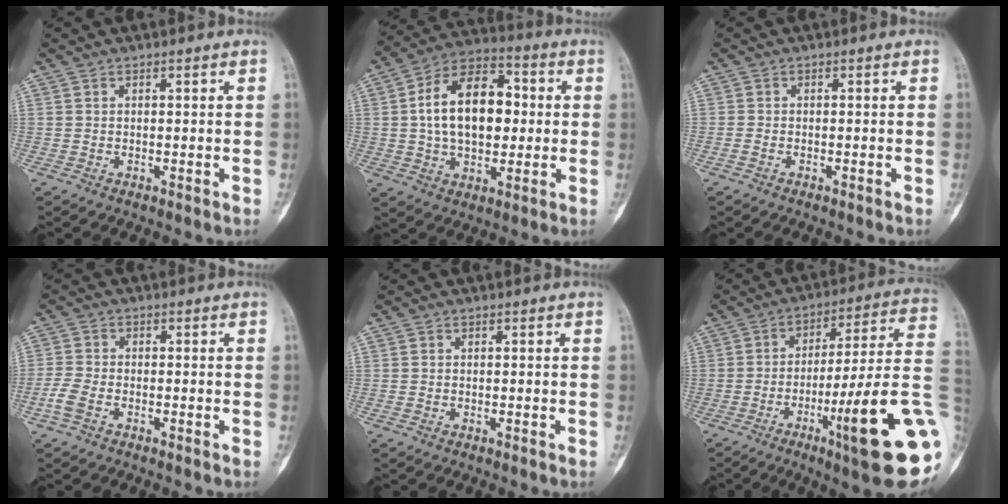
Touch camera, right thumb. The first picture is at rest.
{"total": 16.9, "force": [1.4, 10.5, 13.2], "torque": [-0.193, 0.023, 0.018]}
{"total": 0.9, "force": [-0.6, 0.4, 0.6], "torque": [-0.017, 0.002, -0.012]}
{"total": 2.1, "force": [-1.2, 1.0, 1.4], "torque": [-0.041, 0.005, -0.027]}
{"total": 0.0}
{"total": 22.3, "force": [-6.9, 2.0, 21.1], "torque": [-0.267, 0.014, -0.102]}